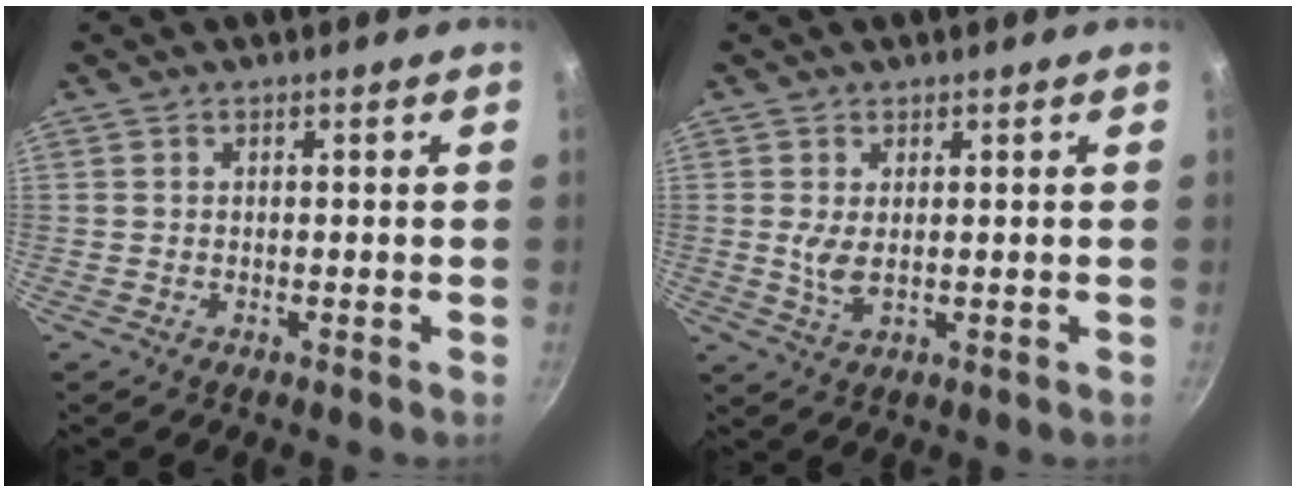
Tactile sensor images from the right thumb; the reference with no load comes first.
{"total": 3.4, "force": [0.6, 1.4, 3.0], "torque": [-0.062, -0.010, 0.017]}